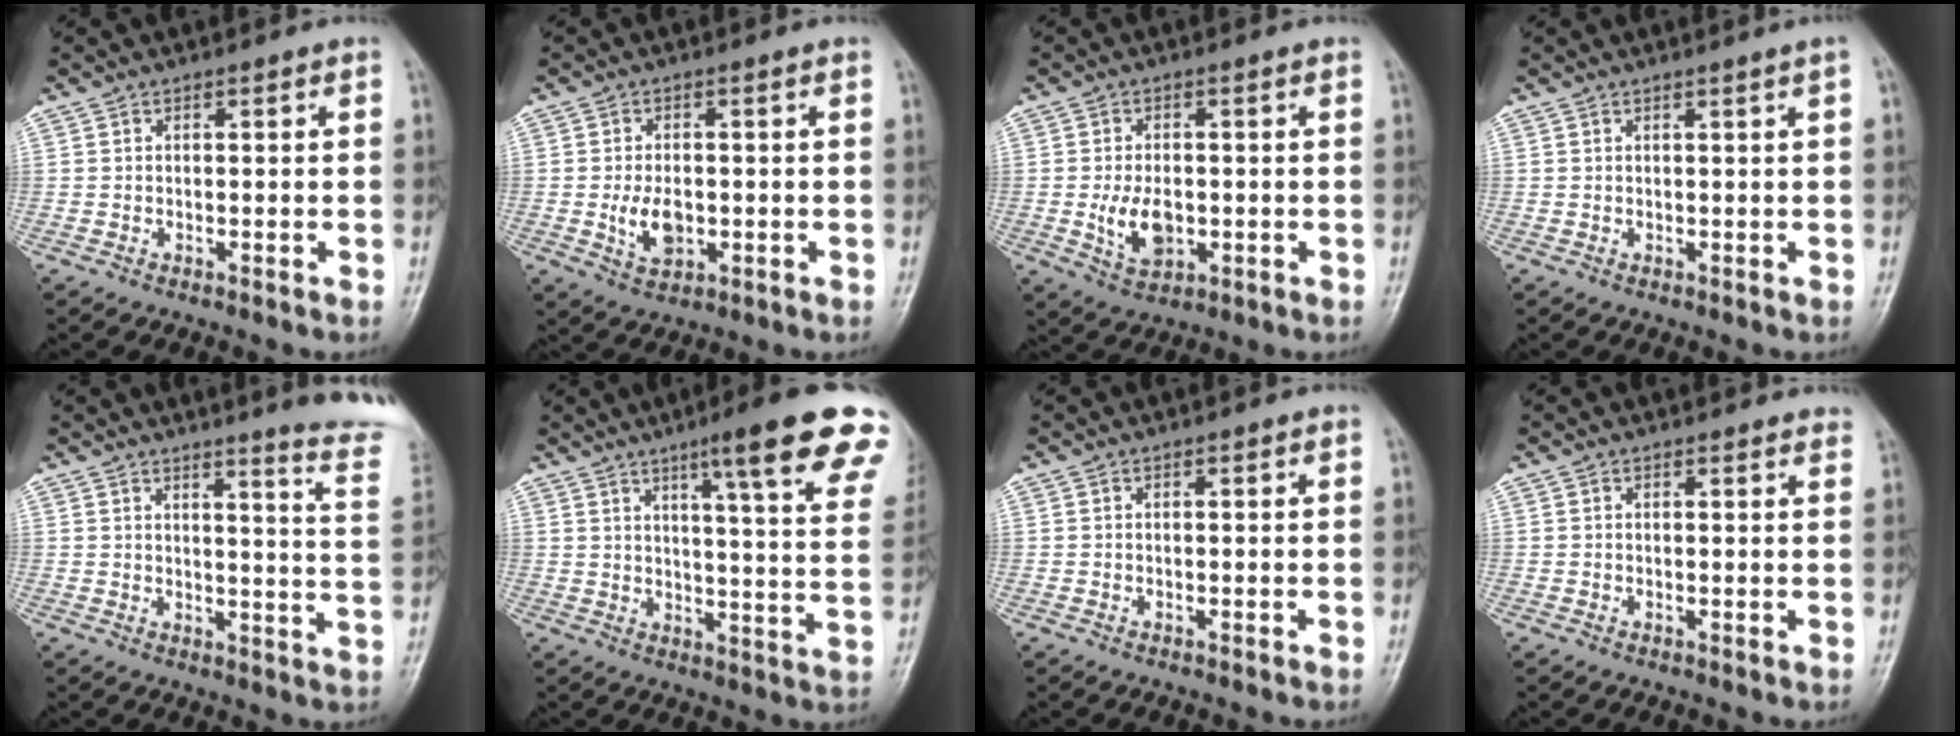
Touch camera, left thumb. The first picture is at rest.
{"total": 5.4, "force": [-0.7, 3.4, 4.2], "torque": [-0.070, -0.005, -0.005]}
{"total": 6.5, "force": [-0.8, 4.1, 5.0], "torque": [-0.083, -0.007, -0.007]}
{"total": 1.1, "force": [0.6, -0.4, 0.8], "torque": [-0.020, -0.005, 0.013]}
{"total": 13.4, "force": [11.4, -0.3, 6.9], "torque": [-0.071, -0.106, 0.117]}
{"total": 18.9, "force": [12.0, 1.9, 14.5], "torque": [-0.168, -0.046, 0.145]}
{"total": 0.0}
{"total": 2.2, "force": [2.1, 0.6, 0.3], "torque": [0.002, -0.007, 0.015]}